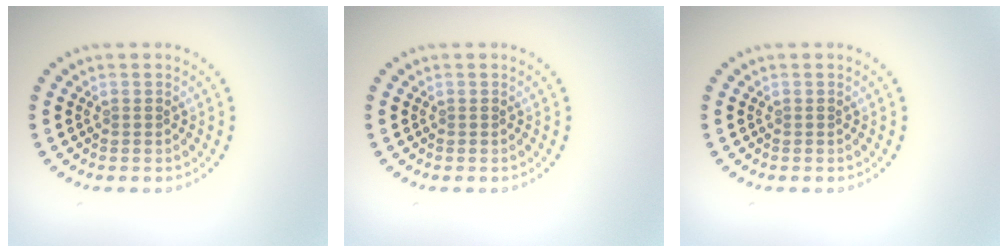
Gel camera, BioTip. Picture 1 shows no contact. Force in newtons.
{"total": 0.0}
{"total": 0.0}